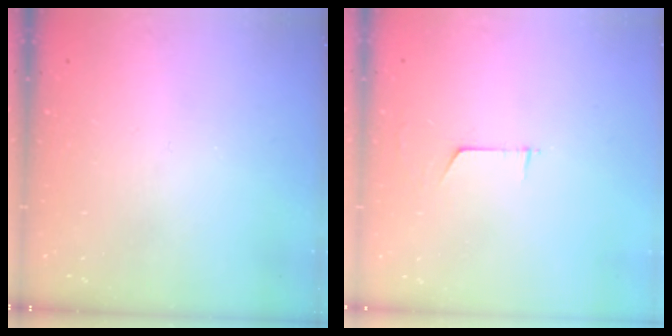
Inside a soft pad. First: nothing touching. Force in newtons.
{"total": 3.2, "press": 3.2, "slide": 0.3}